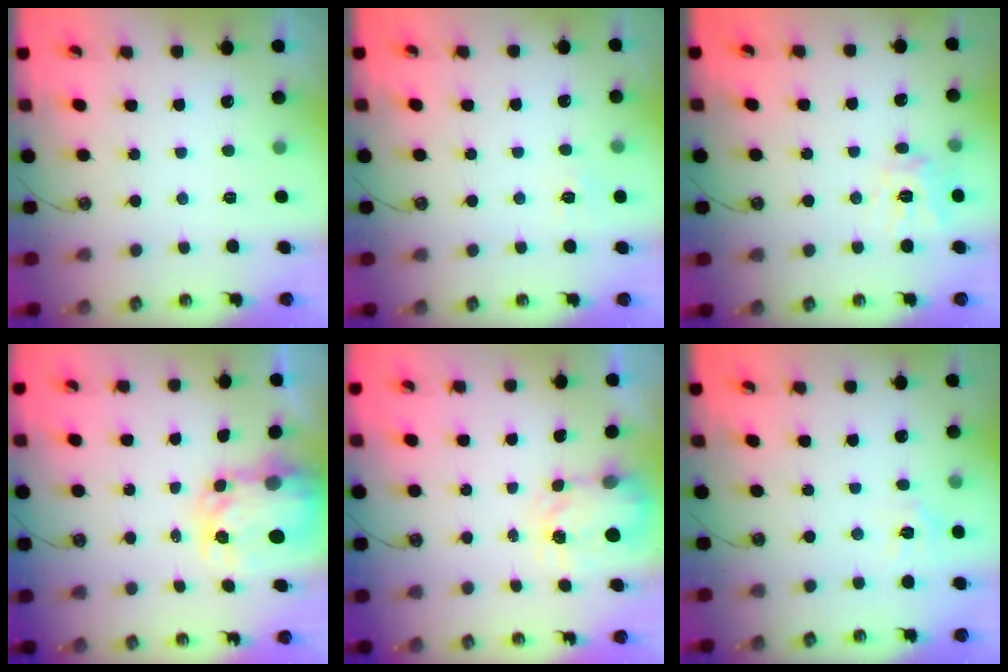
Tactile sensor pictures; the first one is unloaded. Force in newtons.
{"total": 6.6, "press": 6.6, "slide": 0.6}
{"total": 10.9, "press": 10.8, "slide": 0.6}
{"total": 6.1, "press": 6.1, "slide": 0.5}
{"total": 4.0, "press": 3.9, "slide": 0.6}
{"total": 4.7, "press": 4.7, "slide": 0.6}